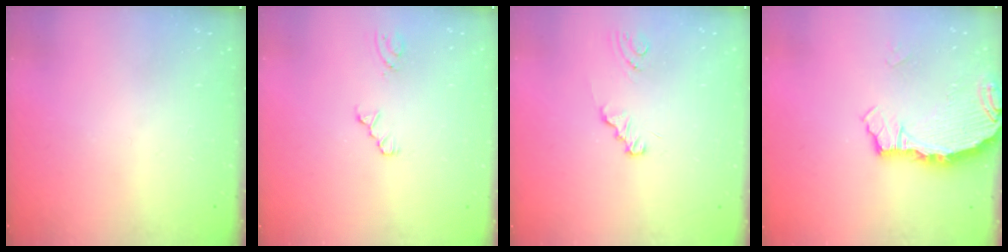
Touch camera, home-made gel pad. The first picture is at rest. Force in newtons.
{"total": 1.7, "press": 1.7, "slide": 0.3}
{"total": 1.1, "press": 1.1, "slide": 0.1}
{"total": 3.3, "press": 3.3, "slide": 0.2}